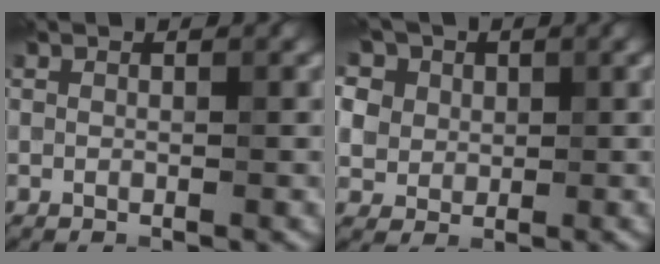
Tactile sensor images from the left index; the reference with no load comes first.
{"total": 12.8, "force": [6.2, 9.6, 5.9], "torque": [-0.146, 0.035, 0.092]}